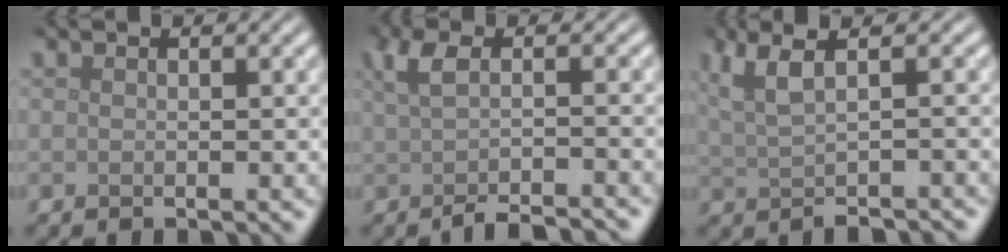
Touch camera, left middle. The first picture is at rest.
{"total": 4.1, "force": [-1.4, 1.1, 3.6], "torque": [-0.060, -0.007, -0.026]}
{"total": 4.3, "force": [0.8, 1.6, 4.0], "torque": [-0.062, 0.005, 0.018]}